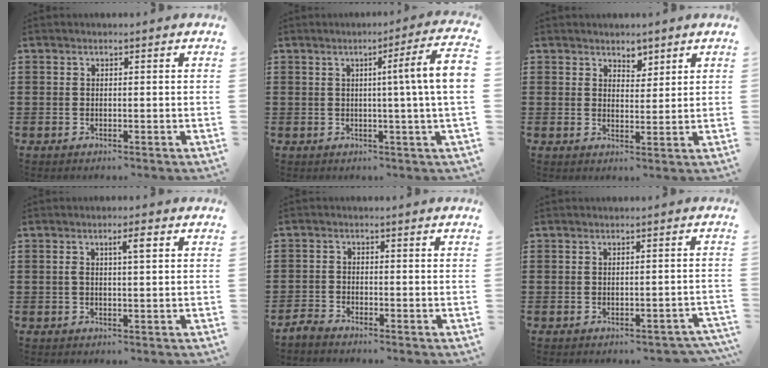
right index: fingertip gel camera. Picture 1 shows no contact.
{"total": 7.5, "force": [0.7, -1.1, 7.4], "torque": [-0.118, -0.016, 0.004]}
{"total": 2.3, "force": [2.0, 1.2, 0.3], "torque": [-0.003, 0.003, 0.037]}
{"total": 2.9, "force": [0.8, 0.4, 2.7], "torque": [-0.047, 0.001, 0.010]}
{"total": 1.9, "force": [-1.9, 0.2, 0.0], "torque": [-0.006, 0.005, -0.040]}
{"total": 1.3, "force": [-1.2, 0.3, 0.4], "torque": [-0.012, 0.001, -0.026]}